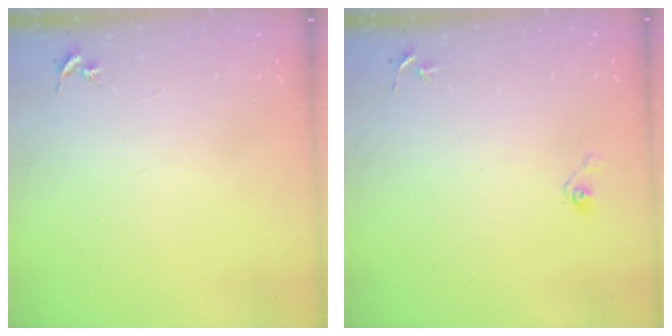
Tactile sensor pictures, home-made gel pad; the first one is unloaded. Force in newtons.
{"total": 3.7, "press": 3.2, "slide": 1.9}